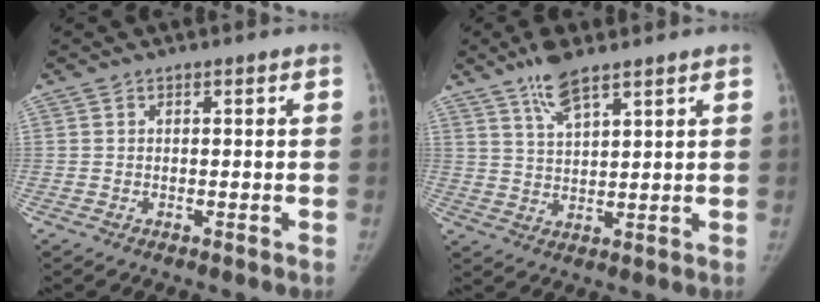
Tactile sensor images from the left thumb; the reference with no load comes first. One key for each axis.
{"total": 6.5, "fx": 4.7, "fy": 1.6, "fz": 4.2, "tx": -0.080, "ty": -0.020, "tz": 0.094}